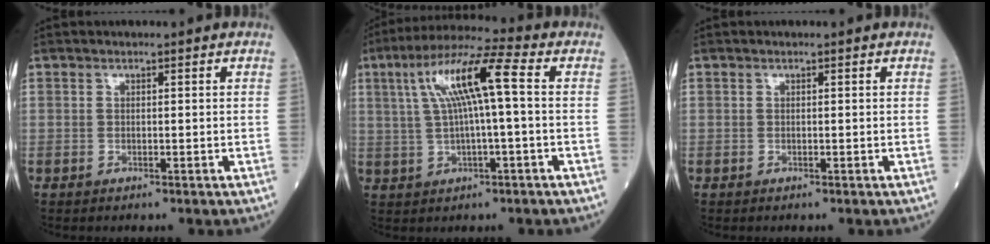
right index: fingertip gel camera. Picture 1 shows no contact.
{"total": 11.0, "force": [2.0, 0.9, 10.8], "torque": [-0.208, 0.030, 0.037]}
{"total": 0.0}